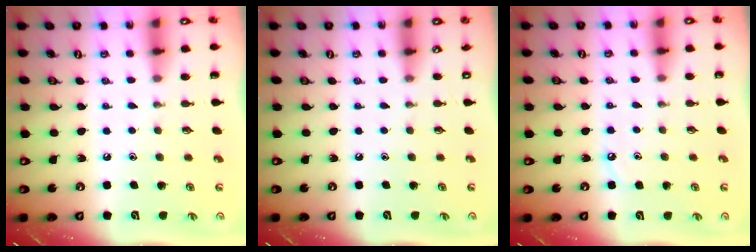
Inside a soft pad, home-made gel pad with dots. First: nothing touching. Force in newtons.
{"total": 0.0}
{"total": 4.0, "press": 4.0, "slide": 0.2}